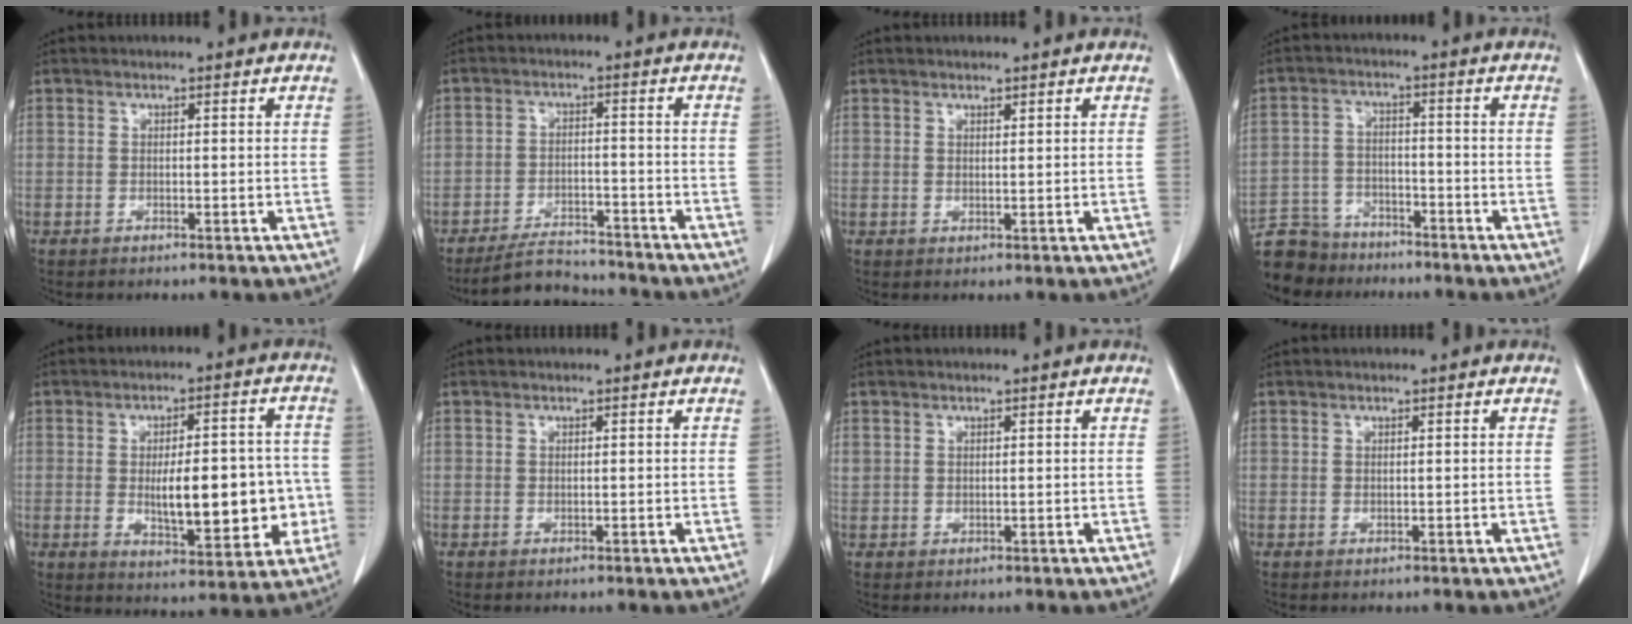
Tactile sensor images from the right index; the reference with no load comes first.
{"total": 6.8, "force": [-6.5, 1.8, 1.1], "torque": [-0.019, -0.005, -0.110]}
{"total": 0.8, "force": [0.6, 0.2, 0.3], "torque": [-0.007, -0.005, 0.011]}
{"total": 9.0, "force": [-7.9, 4.3, 0.5], "torque": [-0.017, 0.009, -0.141]}
{"total": 14.2, "force": [-1.5, 5.3, 13.1], "torque": [-0.185, 0.013, -0.009]}
{"total": 0.0}
{"total": 1.9, "force": [0.9, 1.5, 0.7], "torque": [-0.021, 0.007, 0.021]}
{"total": 0.0}